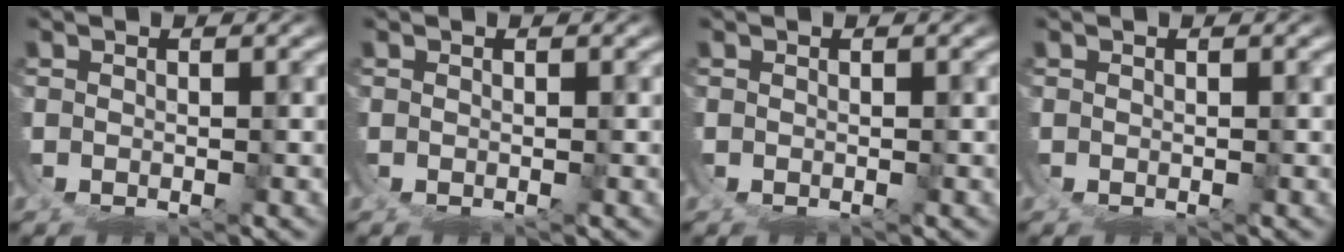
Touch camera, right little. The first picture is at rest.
{"total": 0.0}
{"total": 0.0}
{"total": 0.0}